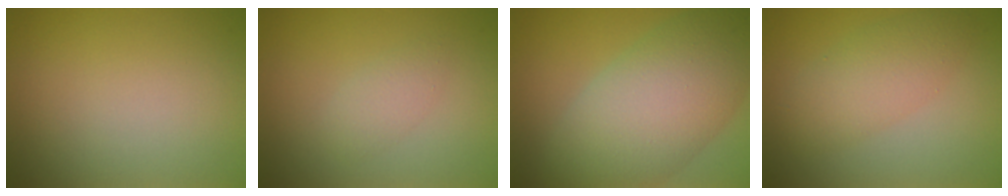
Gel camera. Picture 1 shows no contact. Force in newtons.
{"total": 1.6, "press": 1.6, "slide": 0.1}
{"total": 10.7, "press": 10.7, "slide": 0.4}
{"total": 3.8, "press": 3.8, "slide": 0.0}